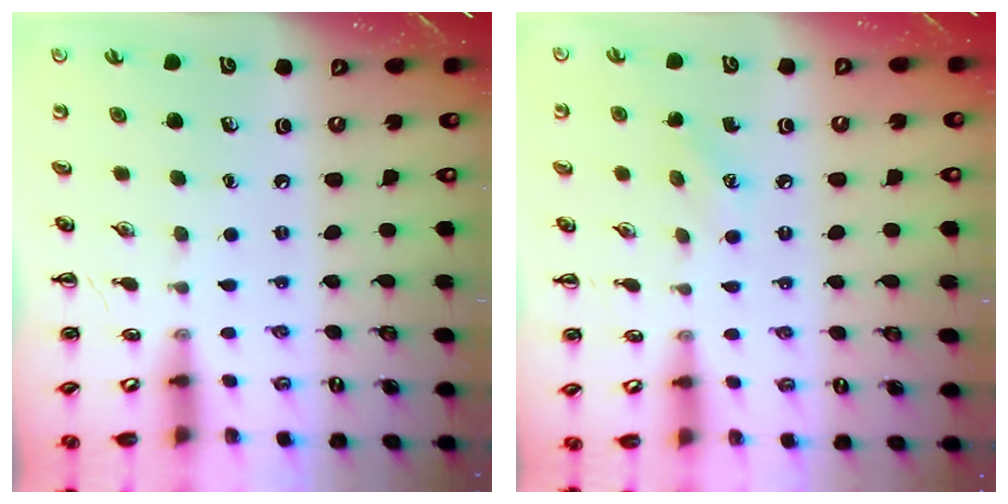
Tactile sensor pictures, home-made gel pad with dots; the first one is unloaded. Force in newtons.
{"total": 6.2, "press": 5.9, "slide": 1.7}